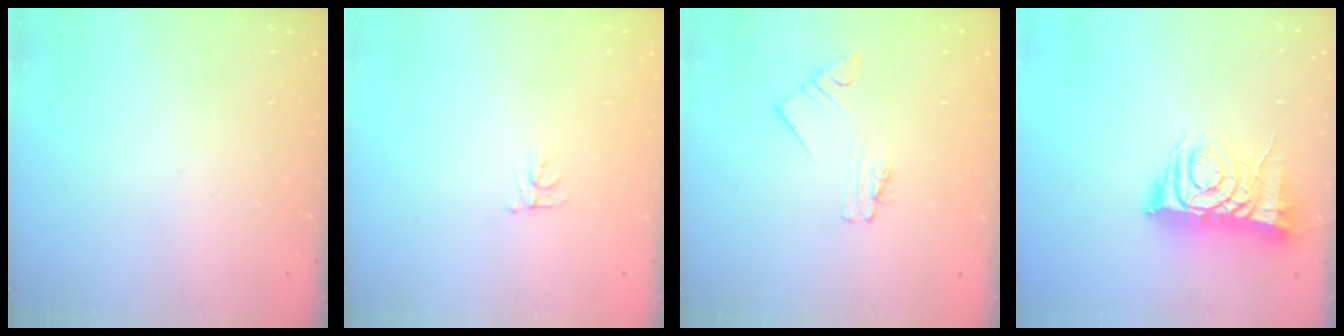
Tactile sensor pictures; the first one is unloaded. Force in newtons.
{"total": 3.1, "press": 3.1, "slide": 0.2}
{"total": 2.1, "press": 2.1, "slide": 0.0}
{"total": 8.5, "press": 8.5, "slide": 0.9}